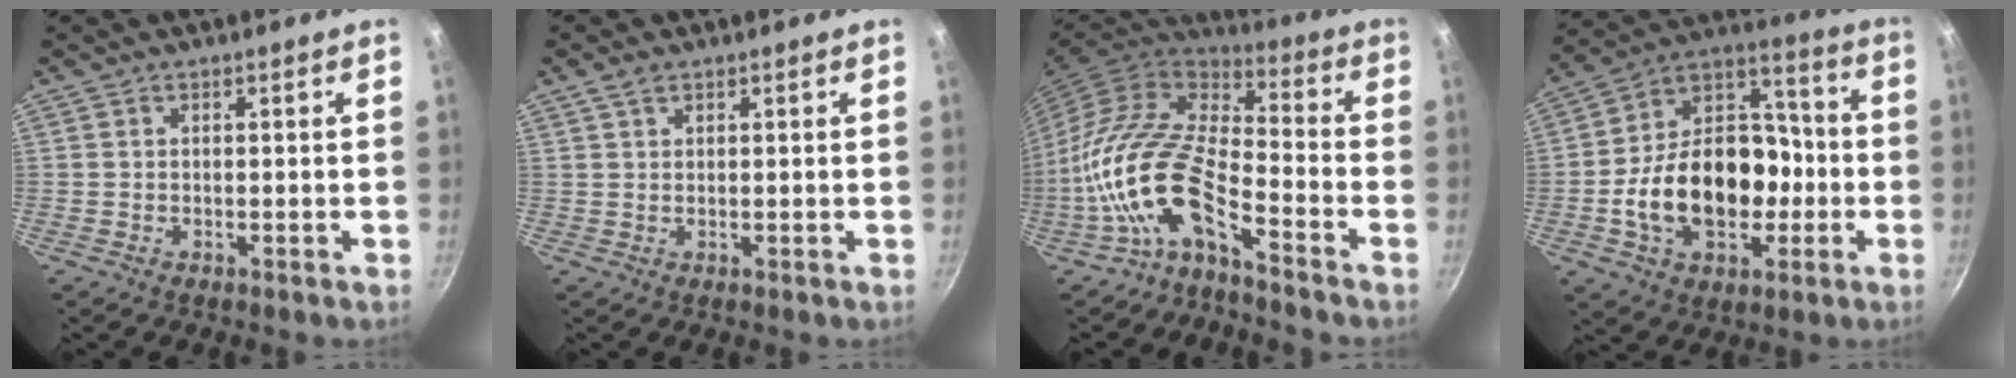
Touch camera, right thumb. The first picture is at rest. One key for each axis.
{"total": 2.1, "fx": 1.4, "fy": 1.0, "fz": 1.2, "tx": -0.020, "ty": -0.002, "tz": 0.027}
{"total": 15.3, "fx": -7.8, "fy": 6.1, "fz": 11.7, "tx": -0.224, "ty": 0.066, "tz": -0.175}
{"total": 22.3, "fx": -4.4, "fy": 15.5, "fz": 15.4, "tx": -0.222, "ty": 0.057, "tz": -0.073}